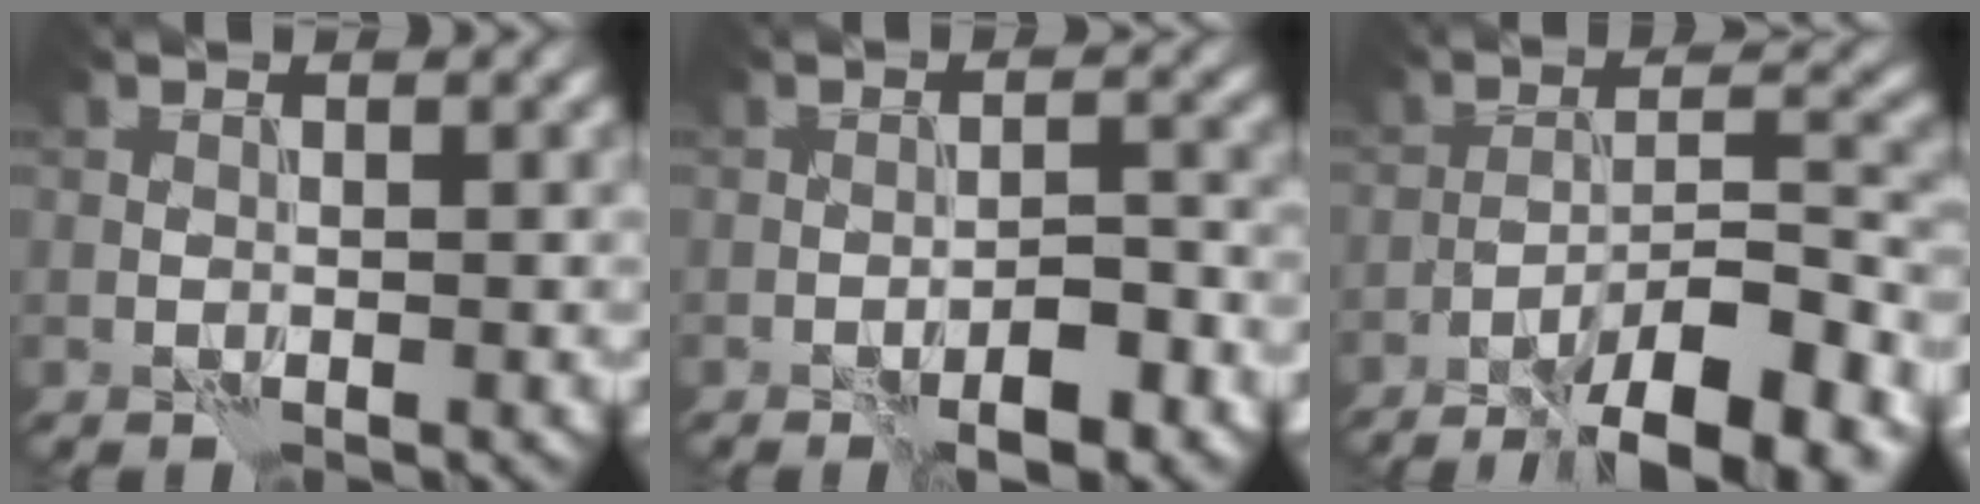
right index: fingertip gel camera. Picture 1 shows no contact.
{"total": 4.0, "force": [-2.4, 1.1, 3.0], "torque": [-0.044, 0.007, -0.036]}
{"total": 11.1, "force": [-7.7, 2.4, 7.7], "torque": [-0.113, 0.014, -0.120]}